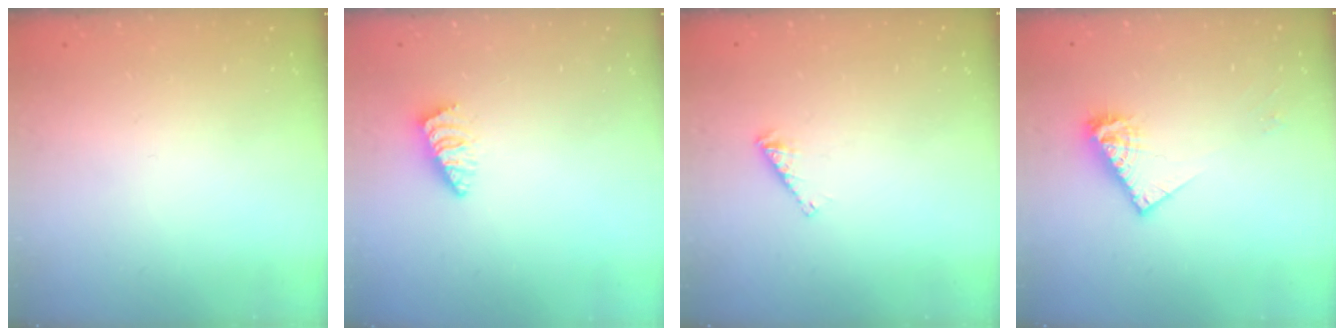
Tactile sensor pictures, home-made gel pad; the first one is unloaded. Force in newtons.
{"total": 1.1, "press": 1.1, "slide": 0.2}
{"total": 3.2, "press": 3.2, "slide": 0.3}
{"total": 8.2, "press": 8.2, "slide": 0.2}